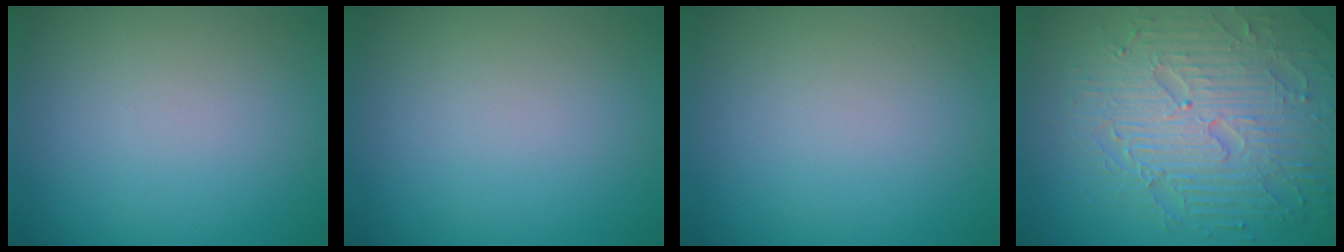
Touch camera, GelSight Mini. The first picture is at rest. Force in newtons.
{"total": 0.0}
{"total": 0.0}
{"total": 8.4, "press": 6.1, "slide": 5.8}